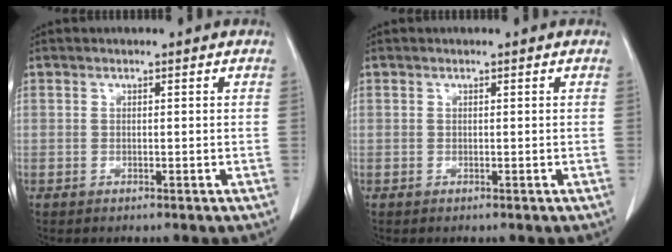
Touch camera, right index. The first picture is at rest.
{"total": 0.0}